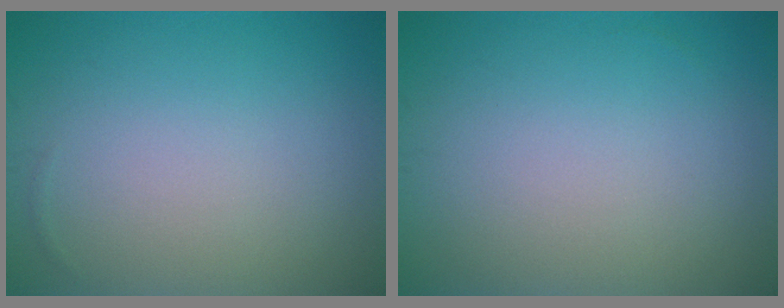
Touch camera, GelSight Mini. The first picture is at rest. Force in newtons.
{"total": 0.0}